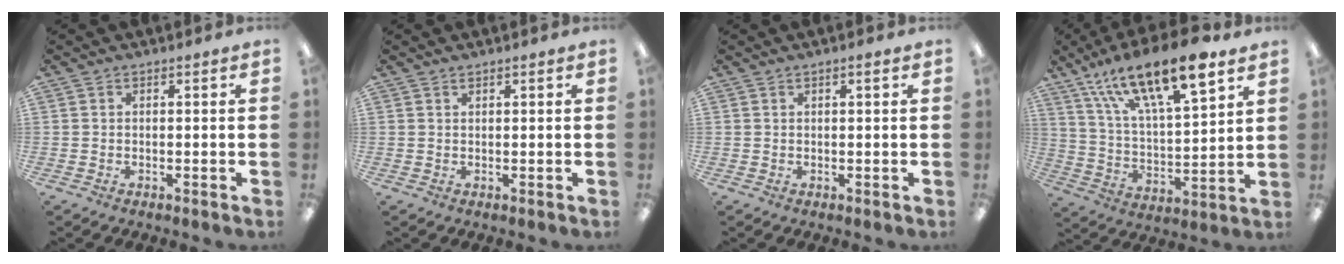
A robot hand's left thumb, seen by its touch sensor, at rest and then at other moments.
{"total": 0.7, "force": [0.5, 0.2, 0.4], "torque": [-0.008, 0.002, 0.009]}
{"total": 1.1, "force": [0.5, 0.2, 1.0], "torque": [-0.019, 0.001, 0.009]}
{"total": 20.6, "force": [14.3, 6.2, 13.5], "torque": [-0.227, -0.084, 0.241]}